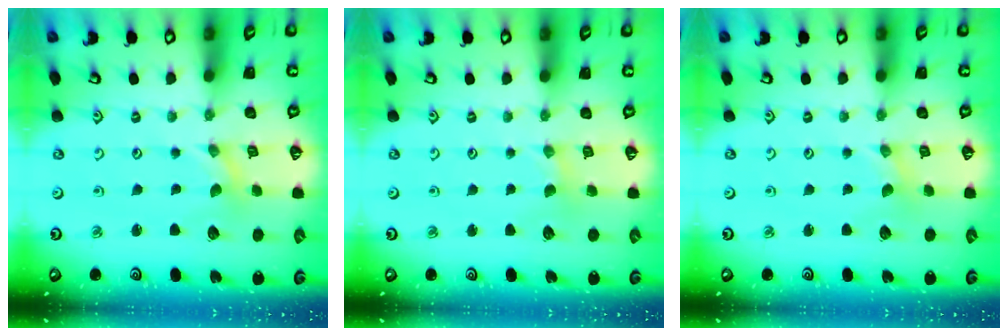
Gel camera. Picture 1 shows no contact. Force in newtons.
{"total": 2.1, "press": 2.1, "slide": 0.3}
{"total": 0.8, "press": 0.8, "slide": 0.2}